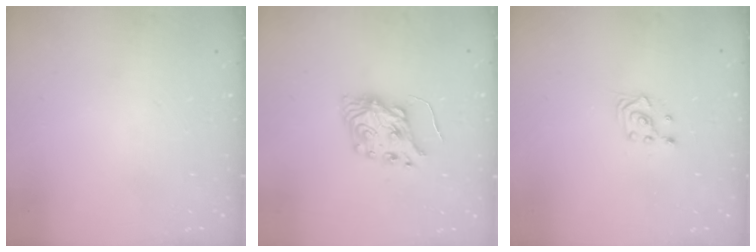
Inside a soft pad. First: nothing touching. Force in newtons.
{"total": 7.1, "press": 7.0, "slide": 0.7}
{"total": 2.9, "press": 2.9, "slide": 0.2}